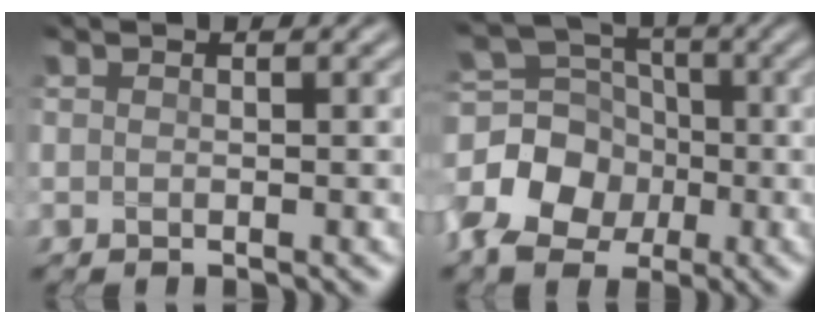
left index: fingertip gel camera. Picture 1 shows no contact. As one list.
[{"total": 6.7, "force": [-2.3, 5.0, 3.8], "torque": [-0.076, 0.007, -0.049]}]